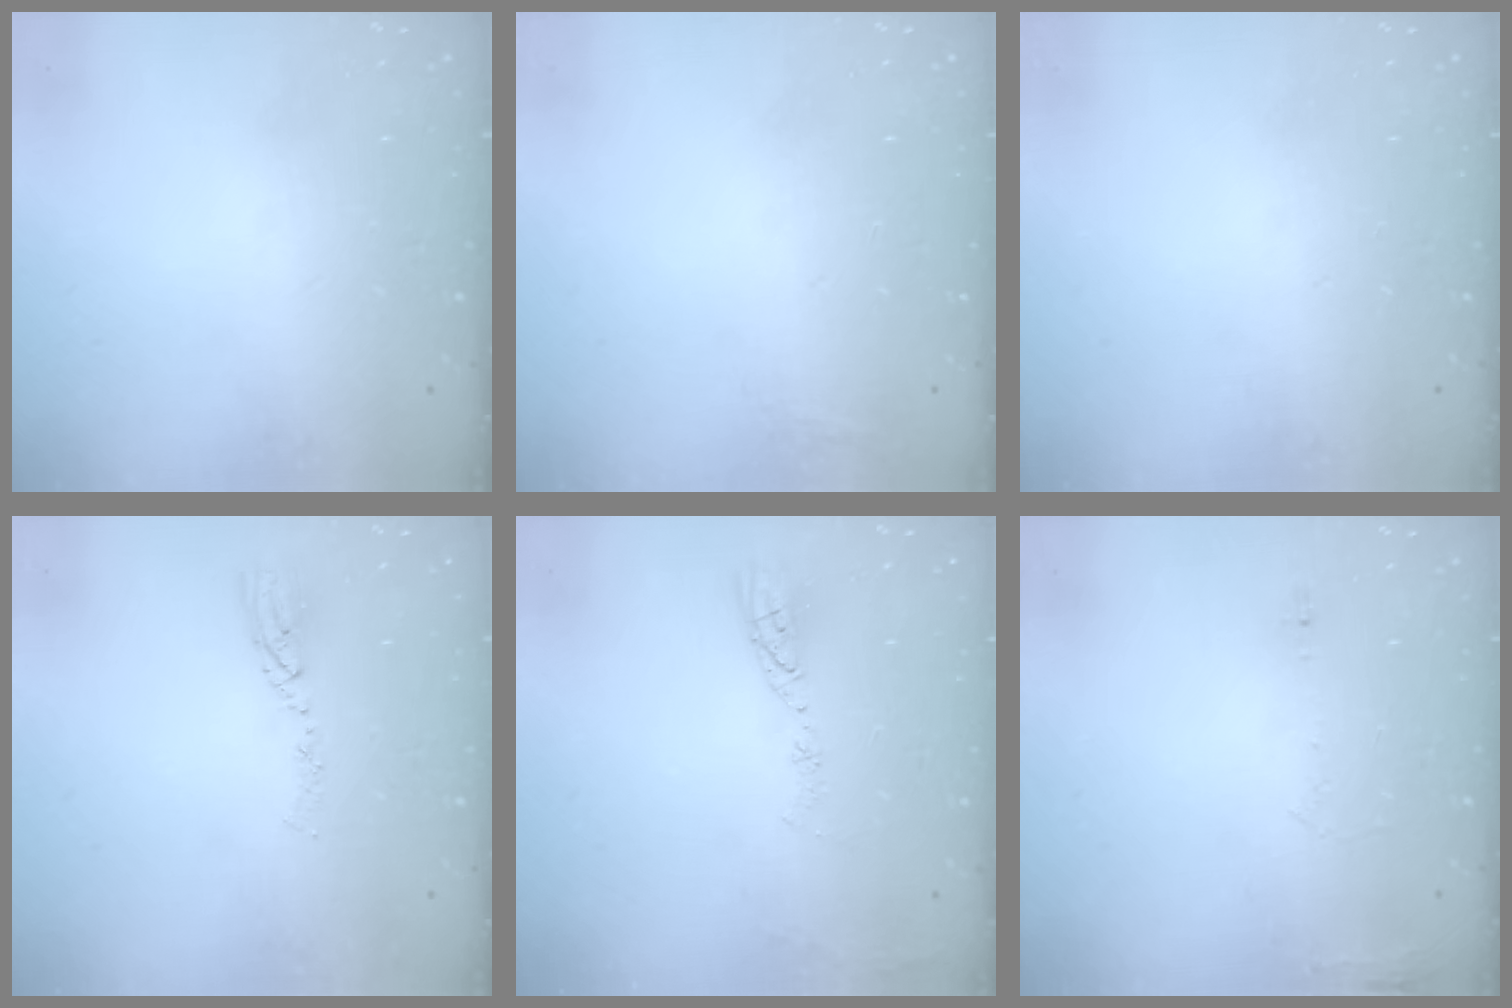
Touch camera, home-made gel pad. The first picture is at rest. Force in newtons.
{"total": 9.7, "press": 4.2, "slide": 8.8}
{"total": 0.0}
{"total": 6.5, "press": 6.5, "slide": 0.7}
{"total": 5.9, "press": 5.8, "slide": 0.7}
{"total": 6.4, "press": 6.2, "slide": 1.5}